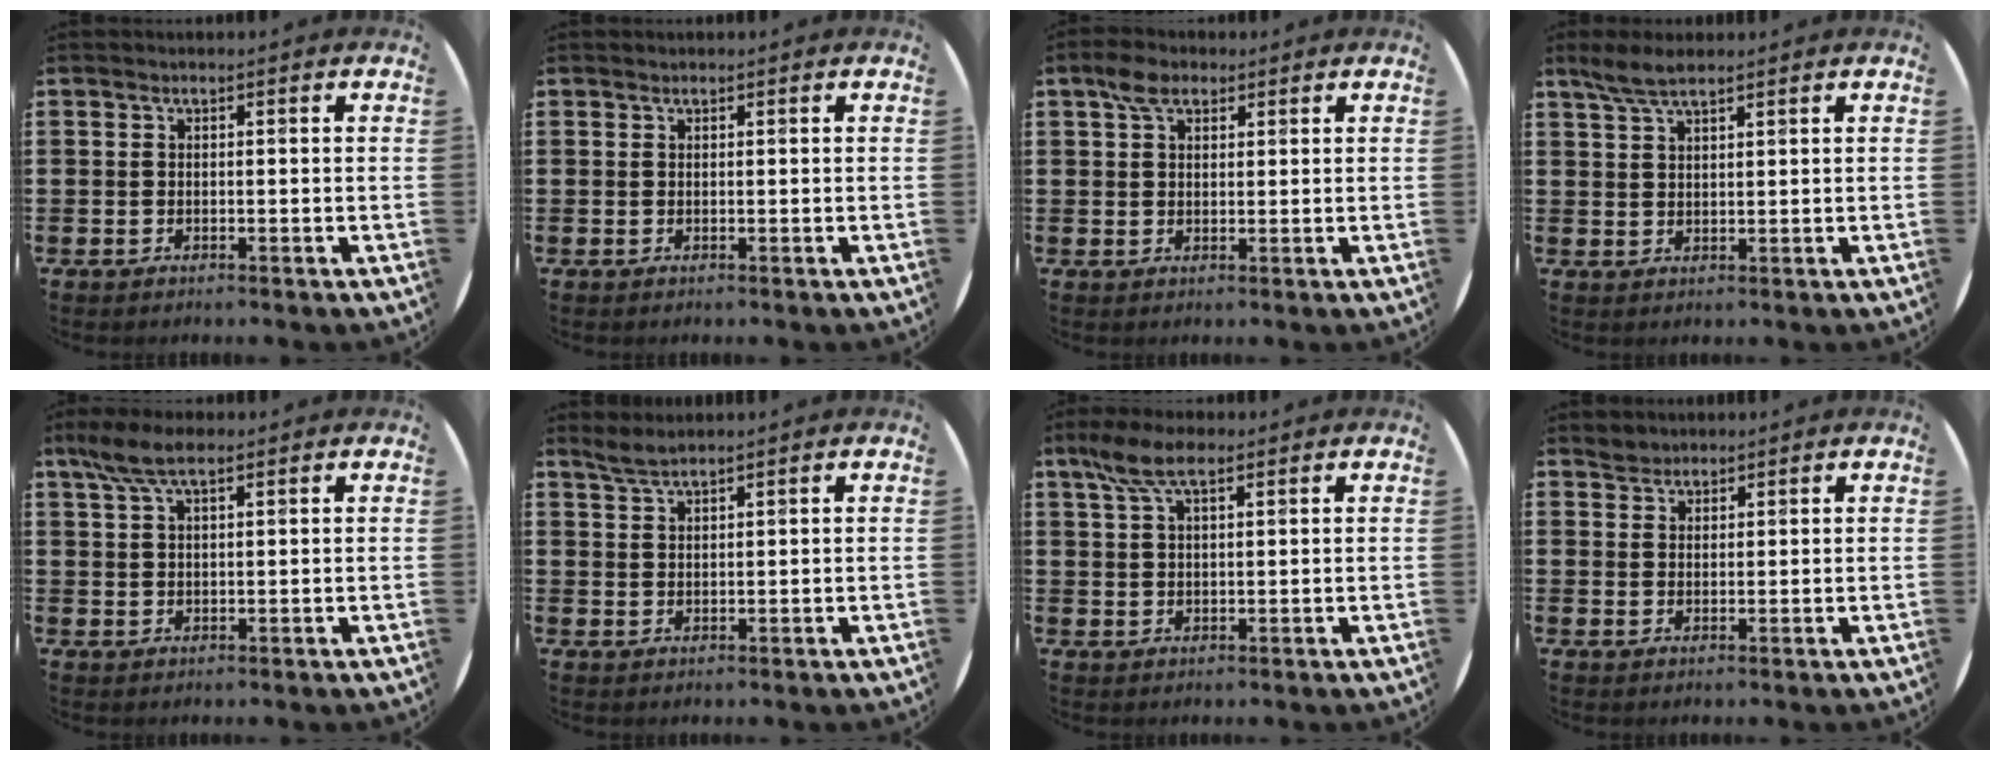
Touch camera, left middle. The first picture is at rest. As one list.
[{"total": 0.0}, {"total": 3.7, "force": [2.6, 2.0, 1.8], "torque": [-0.034, 0.006, 0.046]}, {"total": 3.6, "force": [2.9, 0.7, 2.0], "torque": [-0.047, 0.002, 0.054]}, {"total": 4.9, "force": [3.5, 1.5, 3.2], "torque": [-0.071, 0.004, 0.063]}, {"total": 2.2, "force": [2.1, 0.1, 0.7], "torque": [-0.017, 0.003, 0.039]}, {"total": 5.9, "force": [3.7, 2.3, 4.0], "torque": [-0.080, 0.004, 0.065]}, {"total": 2.0, "force": [1.8, 0.7, -0.2], "torque": [0.007, 0.001, 0.035]}]